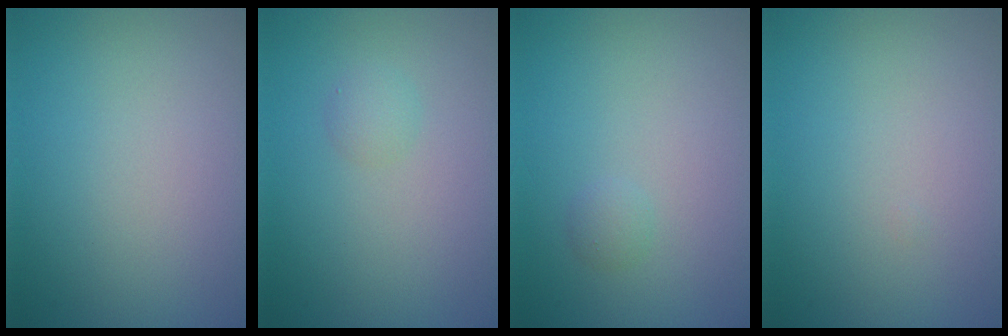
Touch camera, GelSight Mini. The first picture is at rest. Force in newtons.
{"total": 1.1, "press": 1.1, "slide": 0.0}
{"total": 0.8, "press": 0.8, "slide": 0.0}
{"total": 0.0}